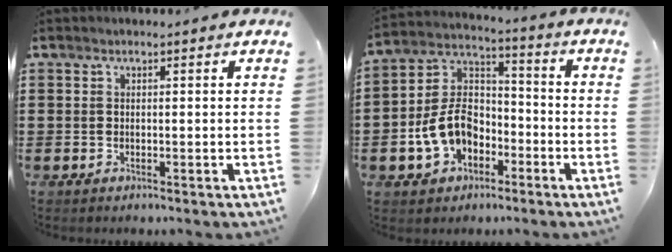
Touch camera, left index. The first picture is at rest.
{"total": 9.0, "force": [-3.4, 6.5, 5.2], "torque": [-0.140, 0.011, -0.070]}